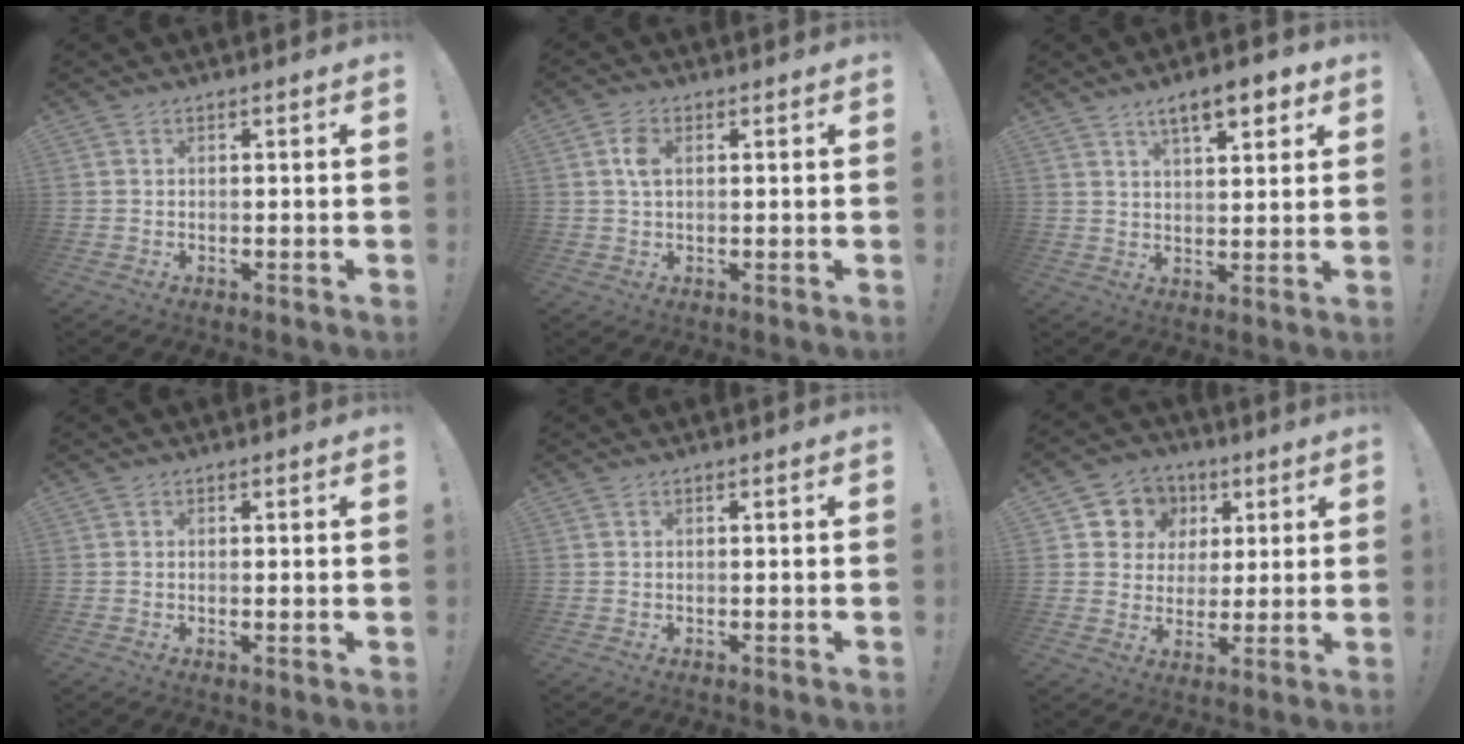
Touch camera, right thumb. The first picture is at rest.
{"total": 4.2, "force": [0.9, 2.4, 3.4], "torque": [-0.056, 0.003, 0.014]}
{"total": 8.9, "force": [5.3, 3.1, 6.5], "torque": [-0.094, -0.021, 0.089]}
{"total": 0.7, "force": [0.3, 0.1, 0.6], "torque": [-0.001, -0.004, 0.003]}
{"total": 0.0}
{"total": 8.6, "force": [2.2, 8.1, 1.8], "torque": [-0.032, -0.009, 0.049]}